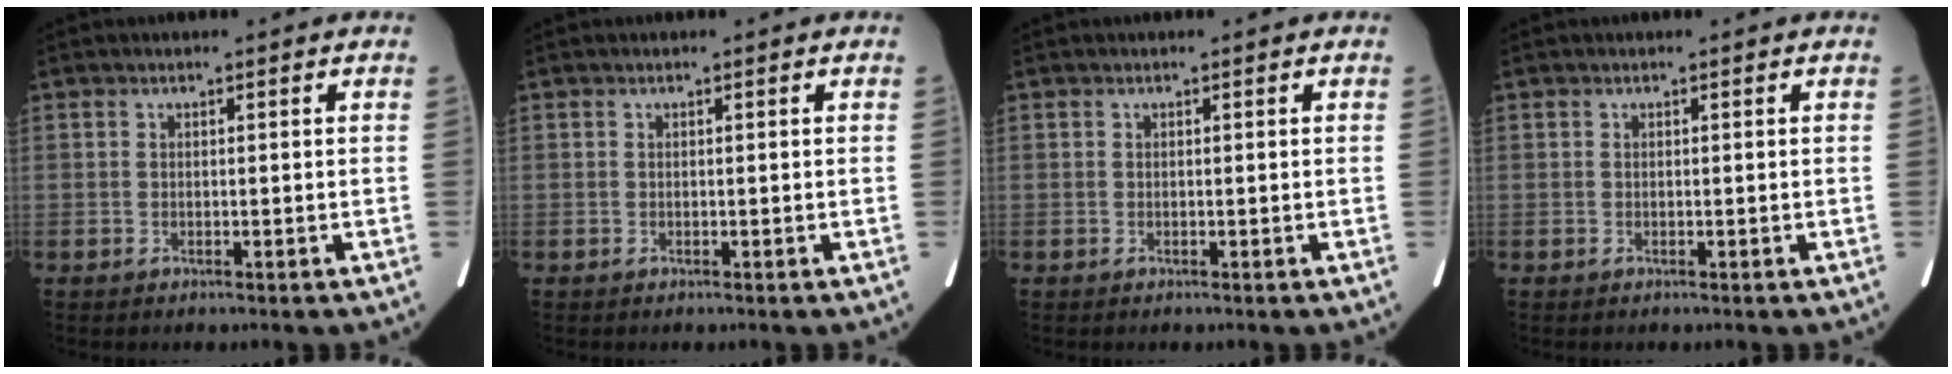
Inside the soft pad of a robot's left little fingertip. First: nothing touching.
{"total": 0.0}
{"total": 0.0}
{"total": 0.0}